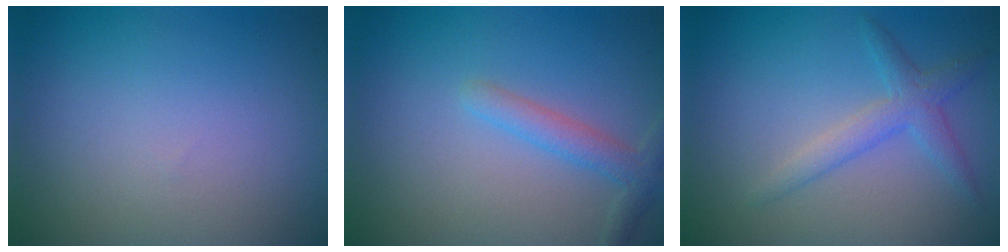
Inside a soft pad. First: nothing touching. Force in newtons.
{"total": 2.2, "press": 2.2, "slide": 0.1}
{"total": 2.4, "press": 2.4, "slide": 0.0}